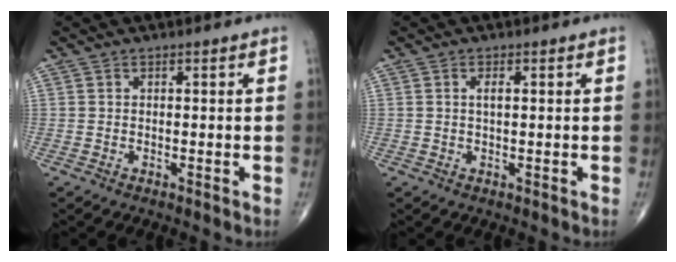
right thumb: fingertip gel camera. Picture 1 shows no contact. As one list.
[{"total": 1.5, "force": [0.3, 0.5, 1.3], "torque": [-0.022, 0.000, 0.005]}]